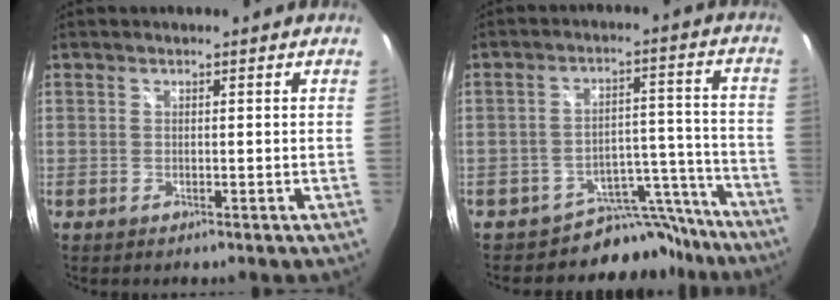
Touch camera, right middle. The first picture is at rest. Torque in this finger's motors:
{"motor_torque": [0.15, -0.16, 0.01, 0.00]}